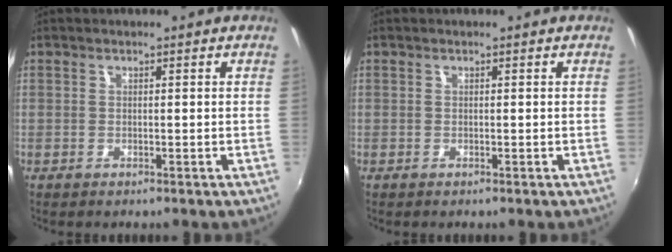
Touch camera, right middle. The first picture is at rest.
{"total": 0.0}